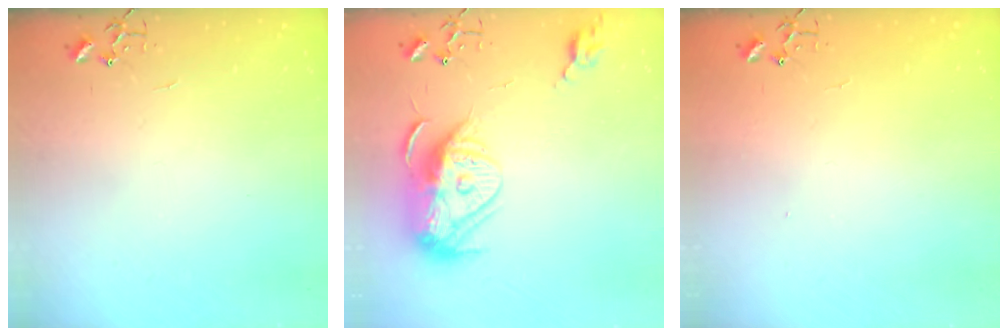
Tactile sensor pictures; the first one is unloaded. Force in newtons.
{"total": 15.7, "press": 15.6, "slide": 1.9}
{"total": 1.1, "press": 1.1, "slide": 0.1}